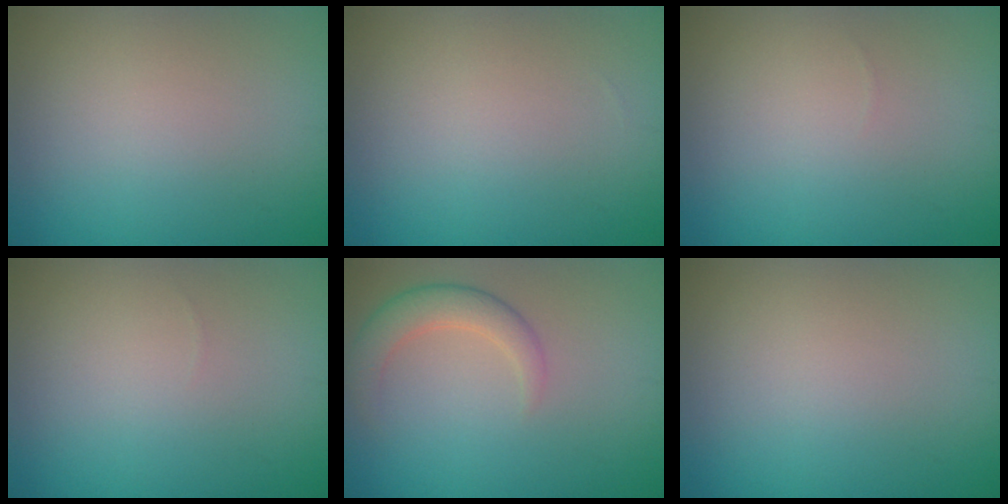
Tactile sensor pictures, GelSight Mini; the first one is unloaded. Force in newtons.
{"total": 0.0}
{"total": 0.0}
{"total": 0.0}
{"total": 3.1, "press": 3.1, "slide": 0.3}
{"total": 0.0}